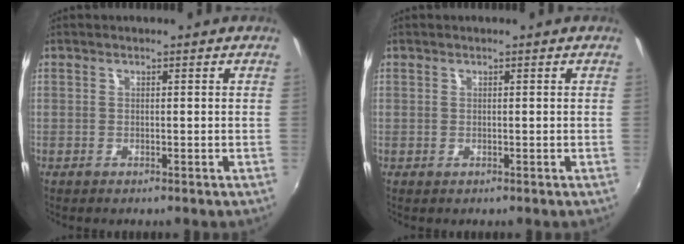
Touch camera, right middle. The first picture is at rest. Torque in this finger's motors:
{"motor_torque": [0.04, -0.04, 0.01, 0.00]}